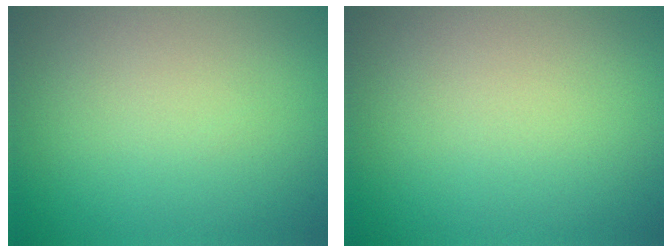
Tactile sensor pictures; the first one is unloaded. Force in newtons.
{"total": 0.0}